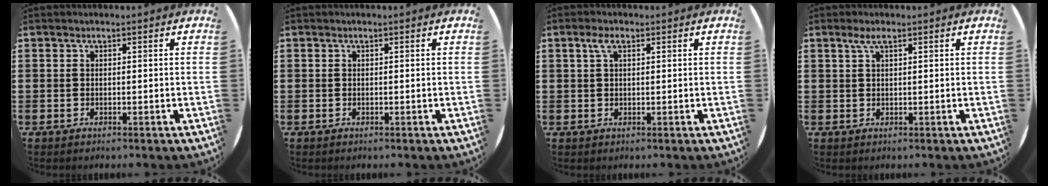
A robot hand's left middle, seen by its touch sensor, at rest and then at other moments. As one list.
[{"total": 0.0}, {"total": 2.1, "force": [0.9, 0.8, 1.7], "torque": [-0.036, 0.006, 0.015]}, {"total": 1.8, "force": [0.9, 0.3, 1.5], "torque": [-0.031, 0.005, 0.015]}]